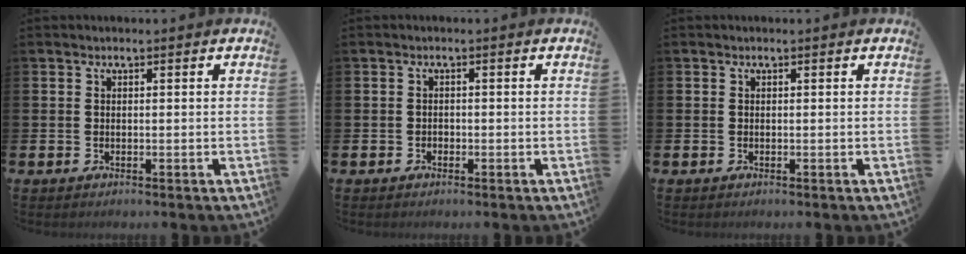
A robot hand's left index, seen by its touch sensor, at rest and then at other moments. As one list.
[{"total": 0.8, "force": [-0.5, 0.6, 0.1], "torque": [-0.008, 0.005, -0.011]}, {"total": 0.0}]